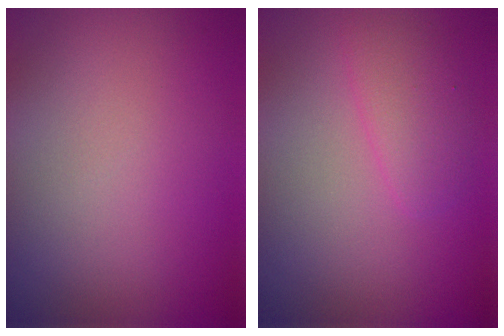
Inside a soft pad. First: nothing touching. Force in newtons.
{"total": 2.0, "press": 2.0, "slide": 0.1}